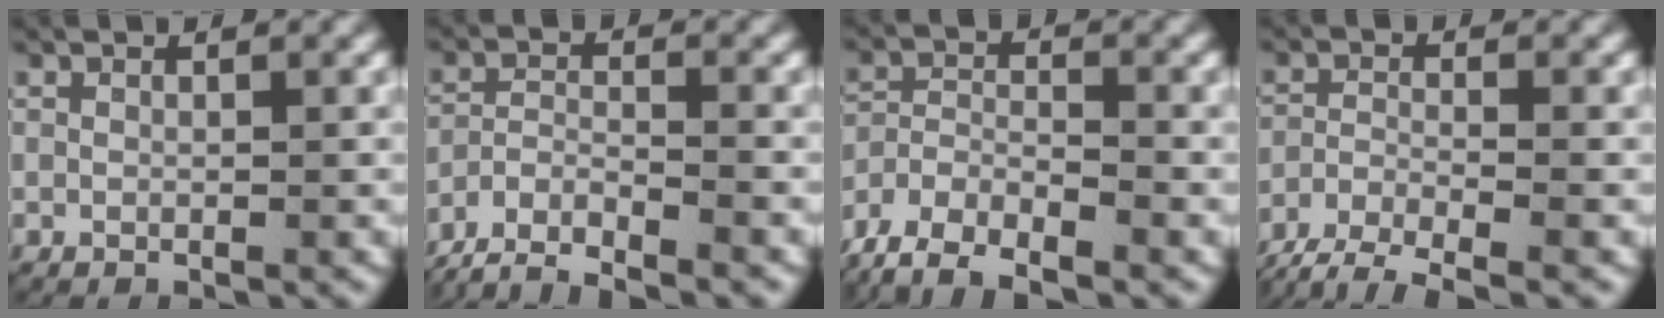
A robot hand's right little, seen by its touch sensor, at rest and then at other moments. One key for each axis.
{"total": 9.5, "fx": -8.5, "fy": 3.7, "fz": 2.3, "tx": -0.040, "ty": -0.023, "tz": -0.138}
{"total": 7.8, "fx": -5.3, "fy": 4.9, "fz": 2.9, "tx": -0.067, "ty": -0.022, "tz": -0.087}
{"total": 4.5, "fx": -3.4, "fy": 1.7, "fz": 2.3, "tx": -0.043, "ty": -0.009, "tz": -0.053}